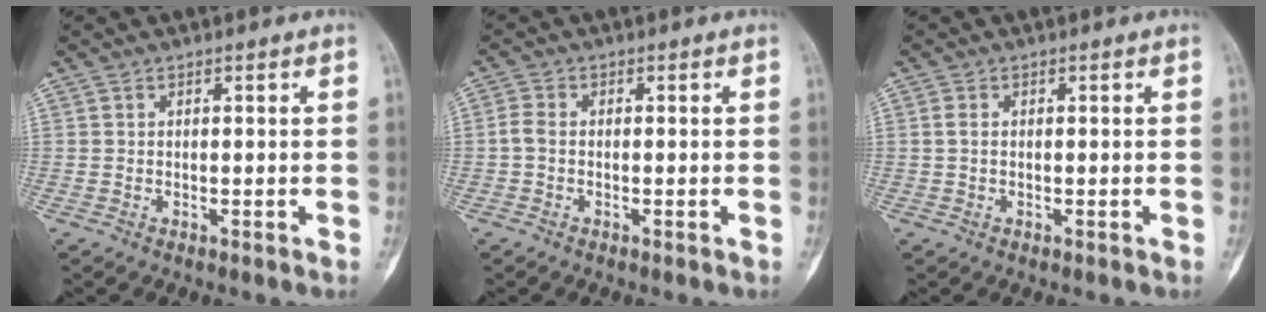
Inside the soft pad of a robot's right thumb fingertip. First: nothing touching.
{"total": 2.1, "force": [-0.4, 1.4, 1.5], "torque": [-0.036, 0.002, -0.017]}
{"total": 1.1, "force": [0.1, 0.7, 0.9], "torque": [-0.020, 0.000, 0.000]}